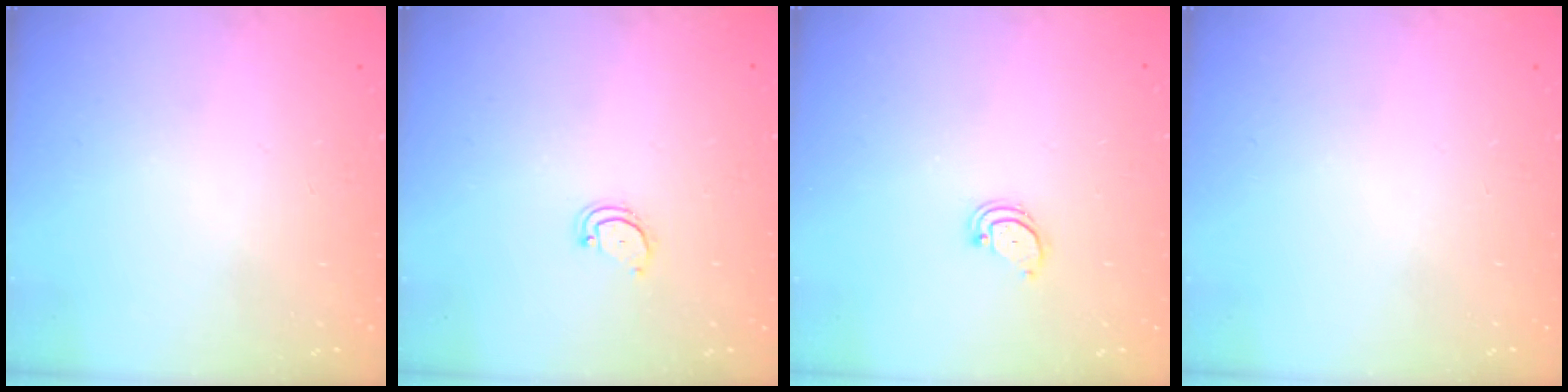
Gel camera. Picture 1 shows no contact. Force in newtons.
{"total": 3.2, "press": 3.2, "slide": 0.3}
{"total": 2.2, "press": 2.2, "slide": 0.3}
{"total": 0.0}